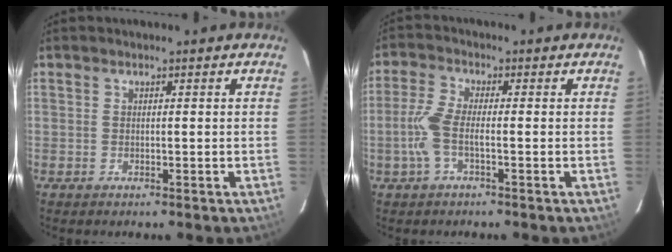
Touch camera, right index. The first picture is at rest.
{"total": 5.5, "force": [-1.5, 1.1, 5.1], "torque": [-0.122, 0.002, -0.030]}